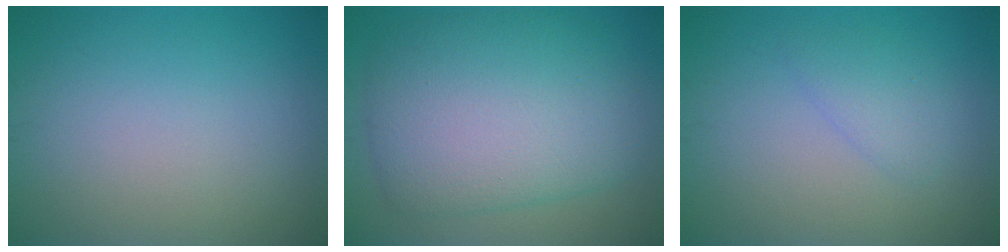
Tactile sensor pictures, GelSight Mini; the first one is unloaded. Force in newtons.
{"total": 9.6, "press": 9.6, "slide": 0.6}
{"total": 1.9, "press": 1.9, "slide": 0.1}